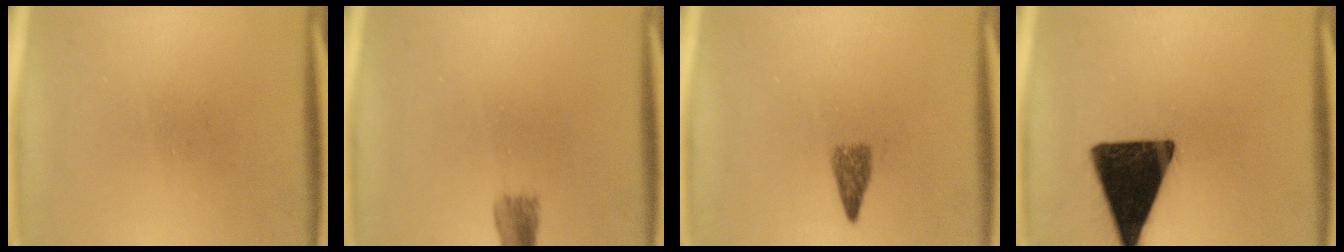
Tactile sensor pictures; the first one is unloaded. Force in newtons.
{"total": 2.5}
{"total": 2.3}
{"total": 17.3}